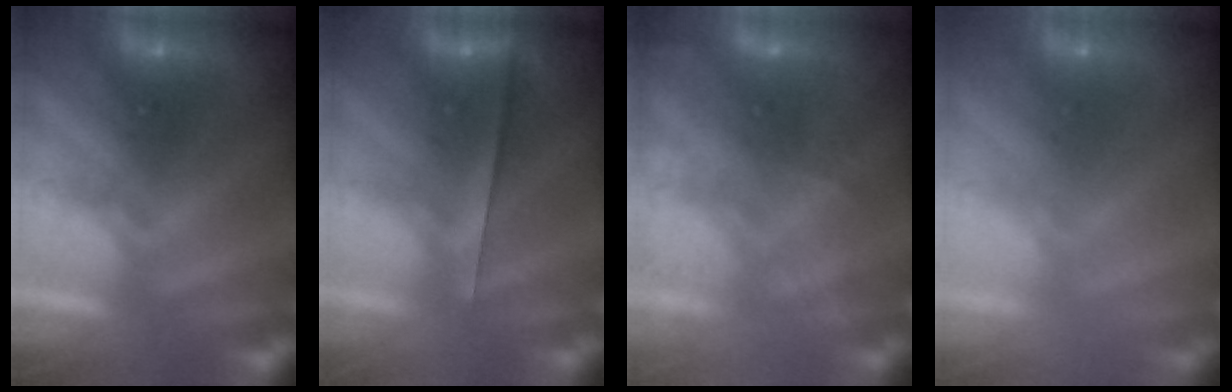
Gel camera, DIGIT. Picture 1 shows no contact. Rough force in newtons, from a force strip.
{"total": 2.4}
{"total": 7.9}
{"total": 6.1}